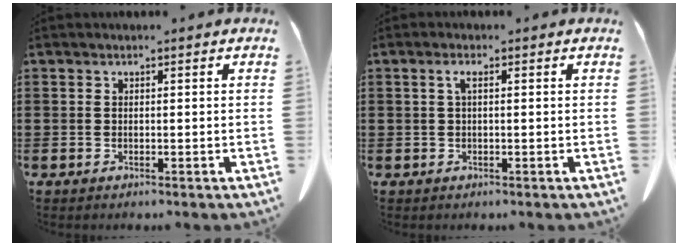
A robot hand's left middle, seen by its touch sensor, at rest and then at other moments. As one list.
[{"total": 1.7, "force": [0.2, 0.4, 1.6], "torque": [-0.032, 0.001, 0.003]}]